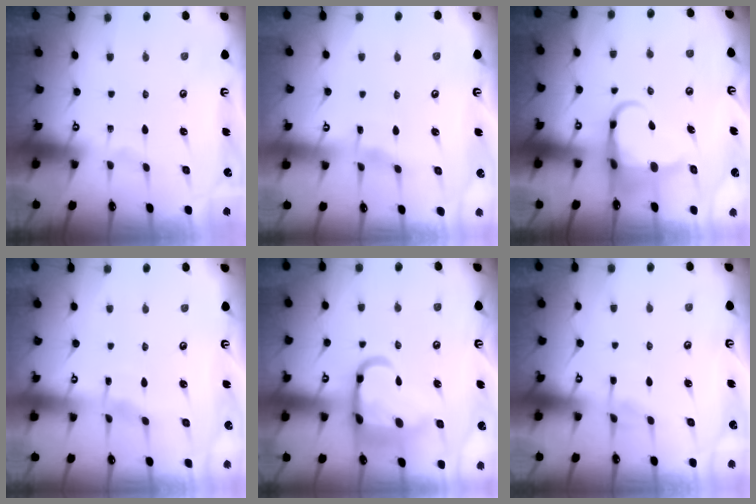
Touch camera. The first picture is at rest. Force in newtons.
{"total": 3.7, "press": 3.6, "slide": 0.4}
{"total": 7.6, "press": 7.5, "slide": 1.3}
{"total": 2.8, "press": 2.7, "slide": 0.5}
{"total": 16.0, "press": 15.9, "slide": 1.8}
{"total": 4.1, "press": 4.0, "slide": 0.5}